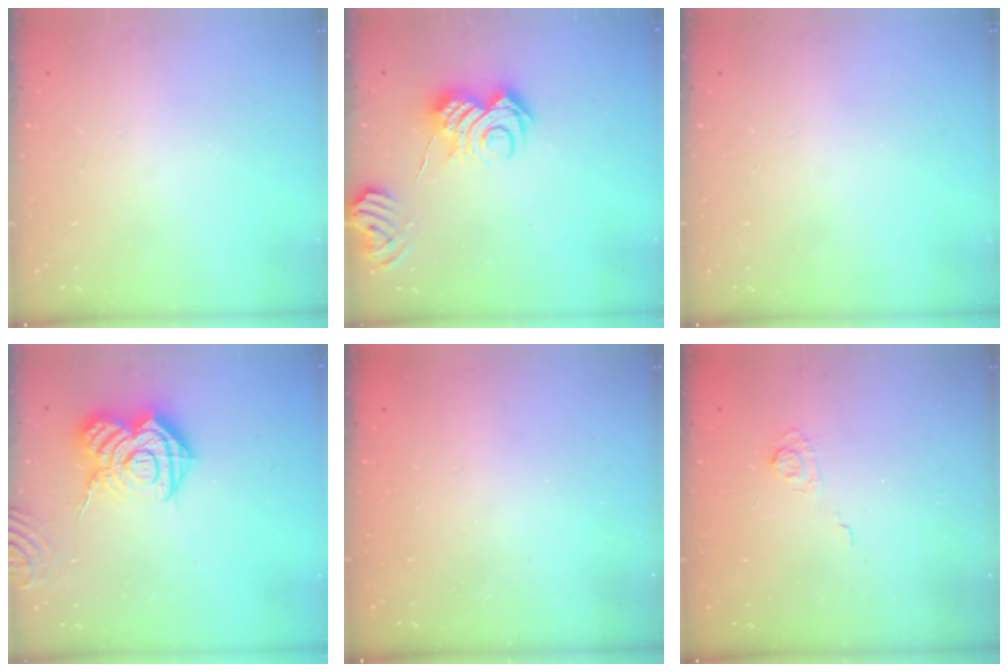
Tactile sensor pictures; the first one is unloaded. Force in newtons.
{"total": 9.0, "press": 9.0, "slide": 1.0}
{"total": 0.0}
{"total": 17.2, "press": 17.2, "slide": 1.5}
{"total": 2.6, "press": 2.5, "slide": 0.9}
{"total": 3.1, "press": 2.7, "slide": 1.6}